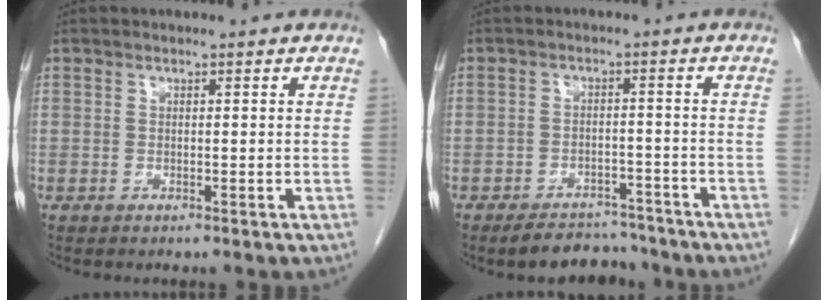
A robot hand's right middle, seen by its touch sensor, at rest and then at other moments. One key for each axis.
{"total": 6.5, "fx": -5.9, "fy": 2.5, "fz": 1.2, "tx": -0.005, "ty": 0.005, "tz": -0.087}